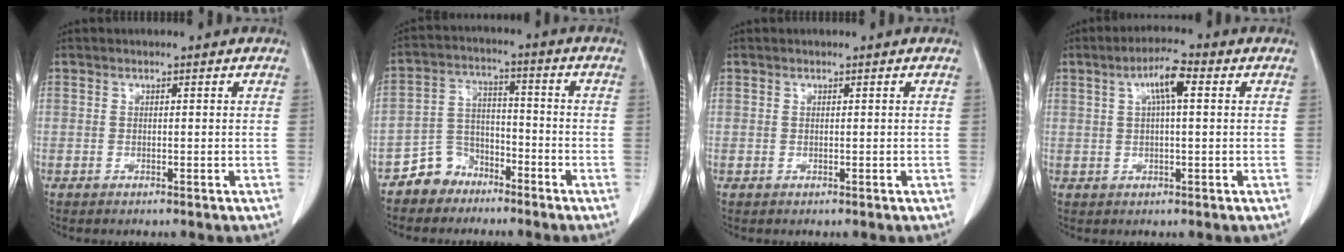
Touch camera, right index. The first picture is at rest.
{"total": 6.9, "force": [-5.2, 4.5, 0.9], "torque": [-0.012, 0.018, -0.094]}
{"total": 0.0}
{"total": 5.6, "force": [1.7, 1.2, 5.2], "torque": [-0.099, 0.015, 0.031]}